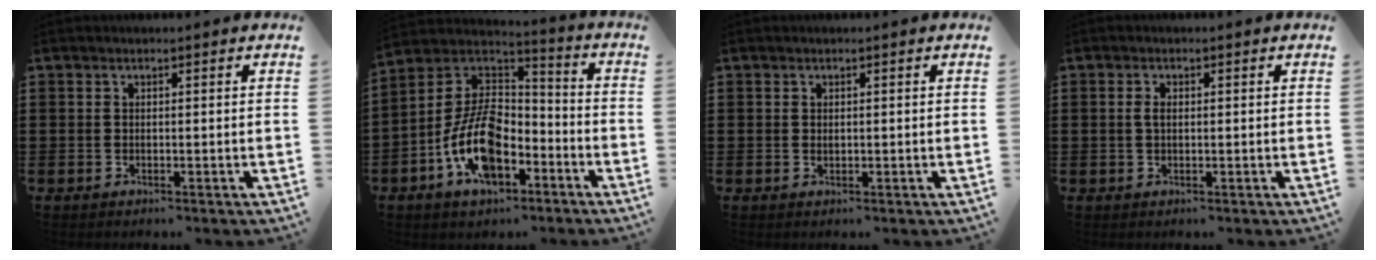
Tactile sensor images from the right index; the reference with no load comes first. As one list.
[{"total": 12.2, "force": [-5.2, 6.9, 8.7], "torque": [-0.208, 0.003, -0.107]}, {"total": 0.5, "force": [0.2, 0.4, 0.3], "torque": [-0.007, 0.002, 0.003]}, {"total": 1.7, "force": [0.2, 0.9, 1.4], "torque": [-0.030, 0.006, 0.002]}]